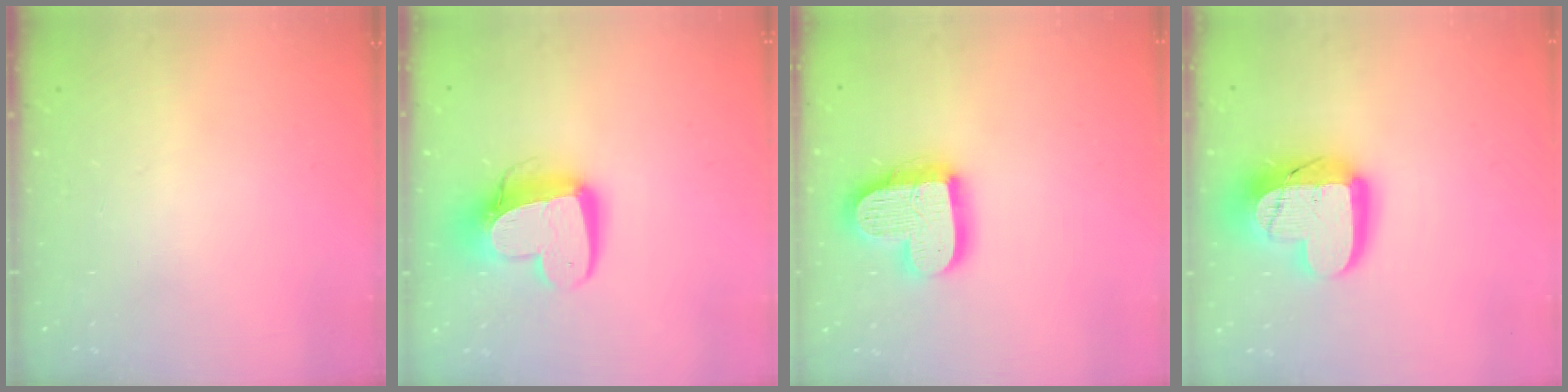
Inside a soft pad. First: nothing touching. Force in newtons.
{"total": 14.6, "press": 14.6, "slide": 1.4}
{"total": 18.7, "press": 18.7, "slide": 1.5}
{"total": 18.3, "press": 18.2, "slide": 1.4}